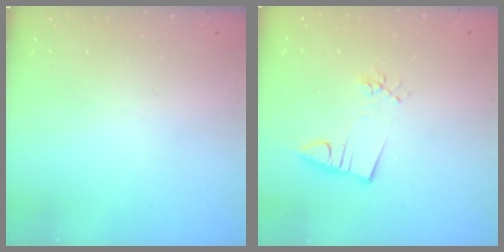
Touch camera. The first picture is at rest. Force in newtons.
{"total": 2.9, "press": 1.3, "slide": 2.6}